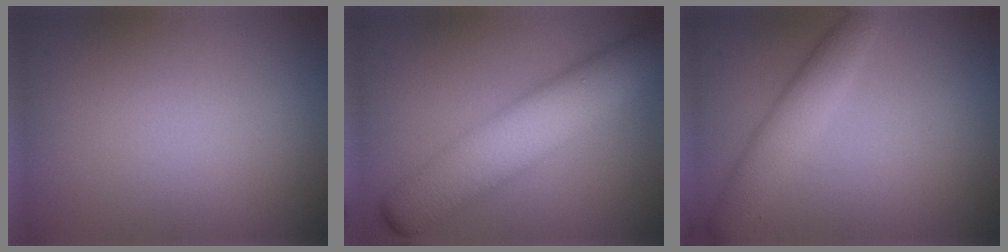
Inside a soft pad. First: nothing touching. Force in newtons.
{"total": 8.2, "press": 8.2, "slide": 0.2}
{"total": 3.6, "press": 3.6, "slide": 0.0}